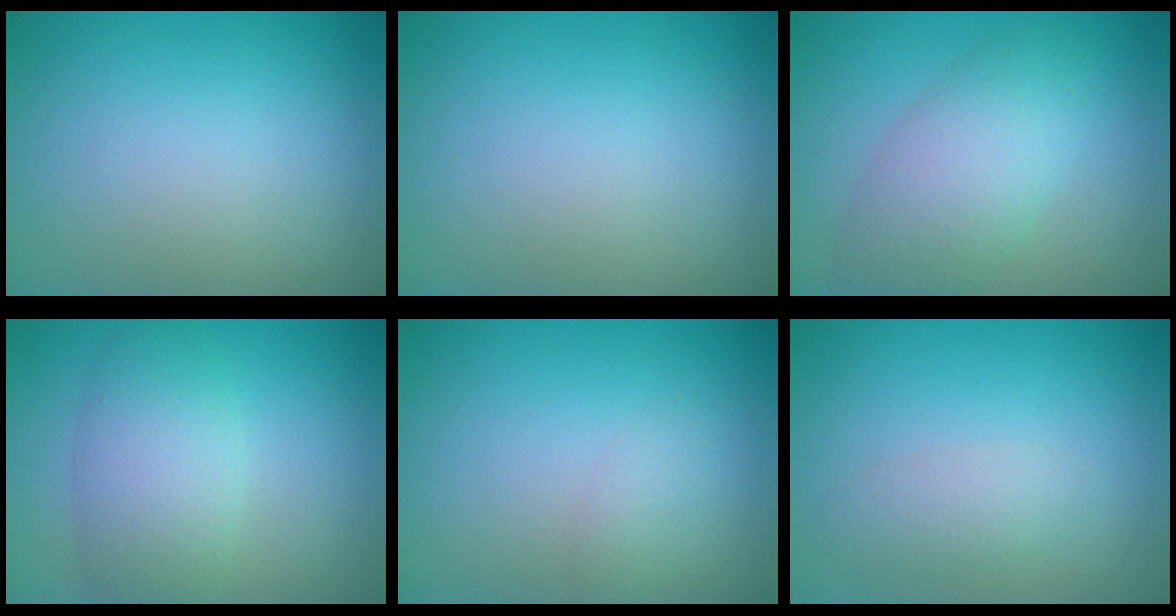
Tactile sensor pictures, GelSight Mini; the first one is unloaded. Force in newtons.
{"total": 0.0}
{"total": 4.8, "press": 4.8, "slide": 0.0}
{"total": 4.4, "press": 4.4, "slide": 0.4}
{"total": 1.0, "press": 1.0, "slide": 0.1}
{"total": 1.8, "press": 1.8, "slide": 0.1}